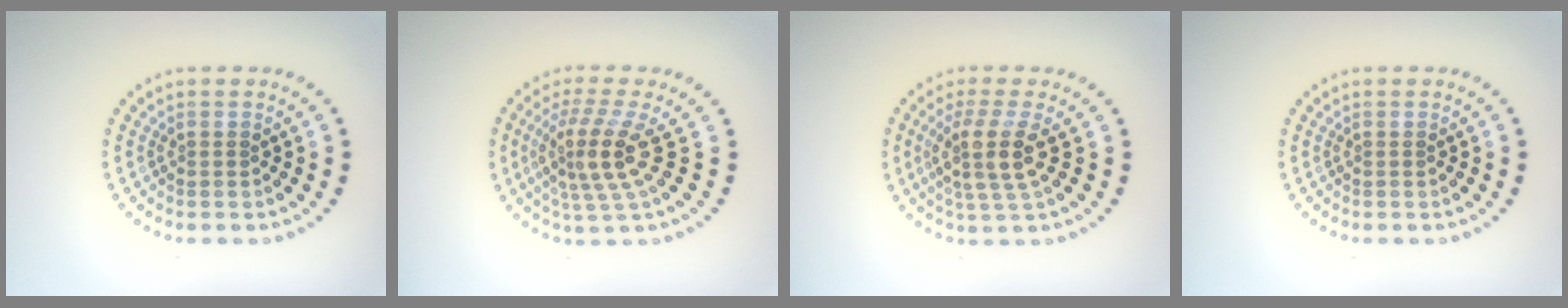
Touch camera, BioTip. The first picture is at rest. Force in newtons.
{"total": 4.2, "press": 3.1, "slide": 2.8}
{"total": 3.7, "press": 3.0, "slide": 2.2}
{"total": 0.0}